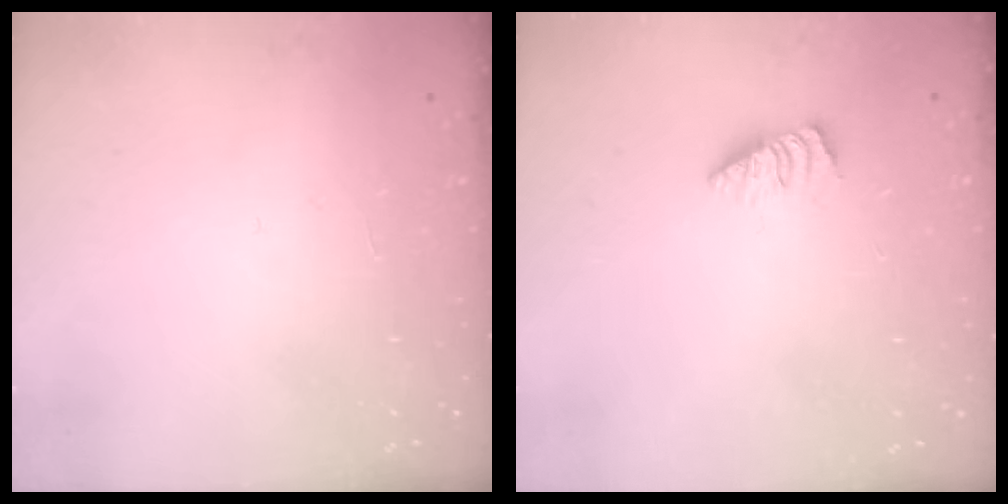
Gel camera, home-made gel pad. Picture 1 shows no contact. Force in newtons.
{"total": 1.0, "press": 1.0, "slide": 0.2}